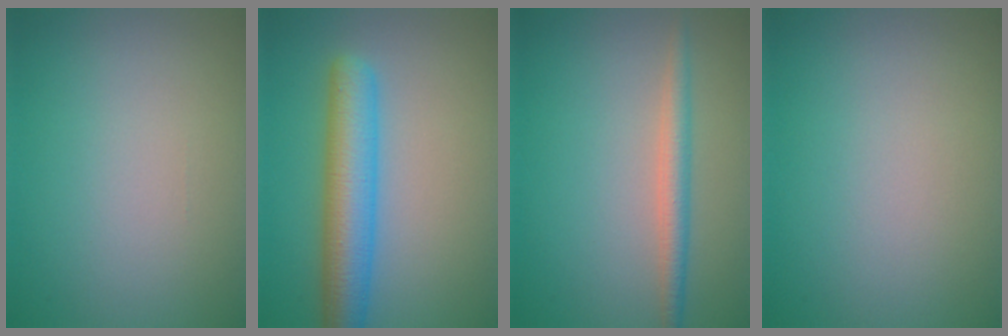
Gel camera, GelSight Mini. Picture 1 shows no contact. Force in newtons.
{"total": 6.1, "press": 6.1, "slide": 0.1}
{"total": 2.4, "press": 2.4, "slide": 0.1}
{"total": 0.0}